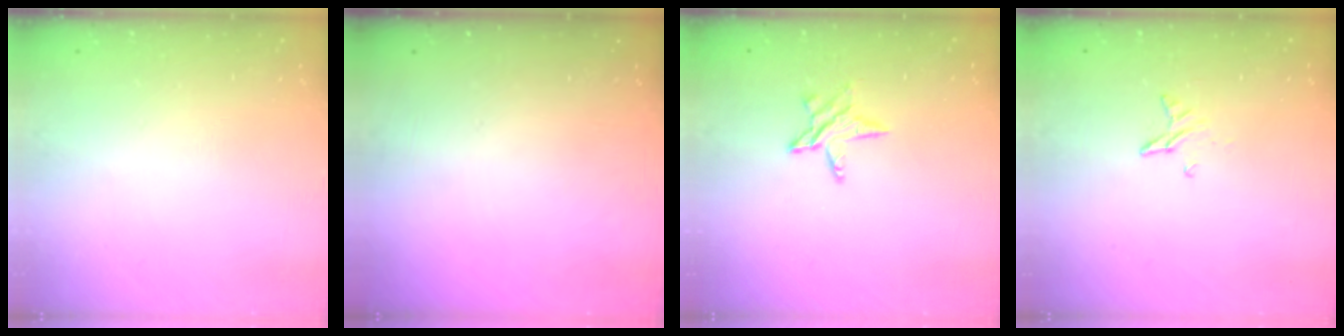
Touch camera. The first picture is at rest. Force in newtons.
{"total": 0.0}
{"total": 4.8, "press": 4.8, "slide": 0.5}
{"total": 3.5, "press": 3.5, "slide": 0.3}